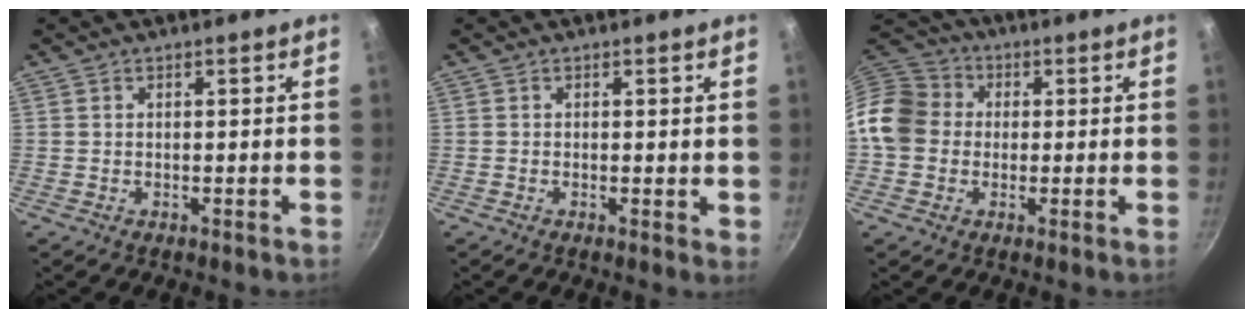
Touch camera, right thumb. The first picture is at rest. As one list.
[{"total": 1.1, "force": [0.1, 0.5, 1.0], "torque": [-0.012, -0.003, -0.001]}, {"total": 10.8, "force": [0.1, 9.4, 5.3], "torque": [-0.070, 0.024, -0.019]}]